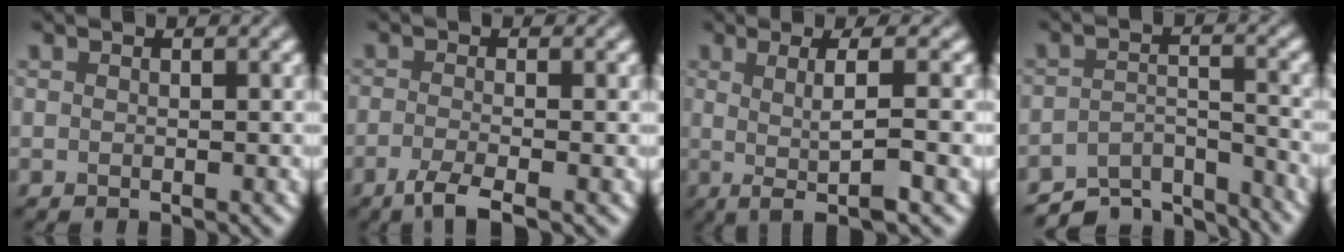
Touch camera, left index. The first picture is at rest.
{"total": 2.9, "force": [-1.9, 0.4, 2.1], "torque": [-0.039, -0.004, -0.046]}
{"total": 4.8, "force": [-0.3, 0.7, 4.7], "torque": [-0.079, 0.002, -0.007]}
{"total": 6.1, "force": [-5.8, 1.3, 1.3], "torque": [-0.018, -0.010, -0.097]}